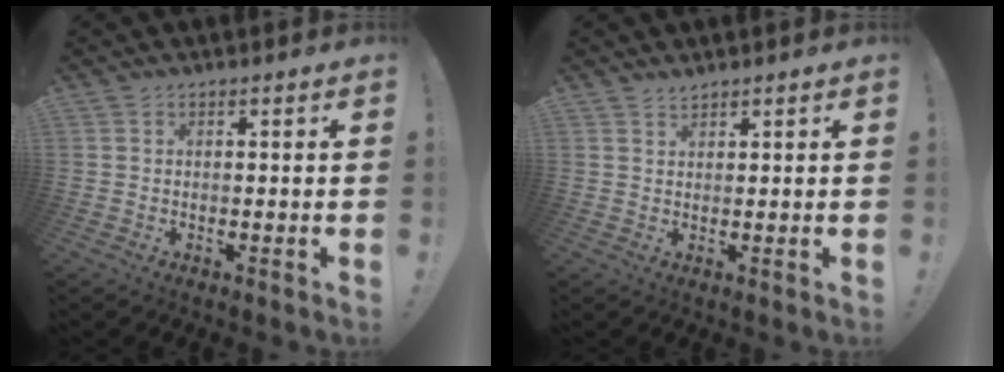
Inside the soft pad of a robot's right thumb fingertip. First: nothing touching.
{"total": 1.8, "force": [1.7, 0.5, 0.3], "torque": [0.000, -0.011, 0.031]}